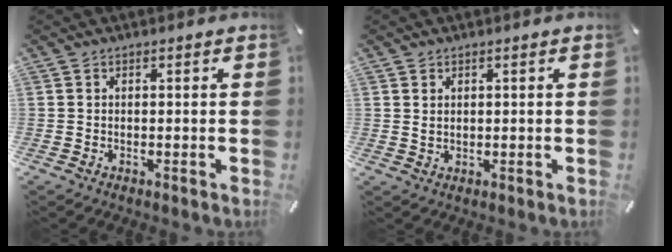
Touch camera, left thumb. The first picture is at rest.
{"total": 1.3, "force": [0.6, 0.8, 0.7], "torque": [-0.016, 0.003, 0.011]}